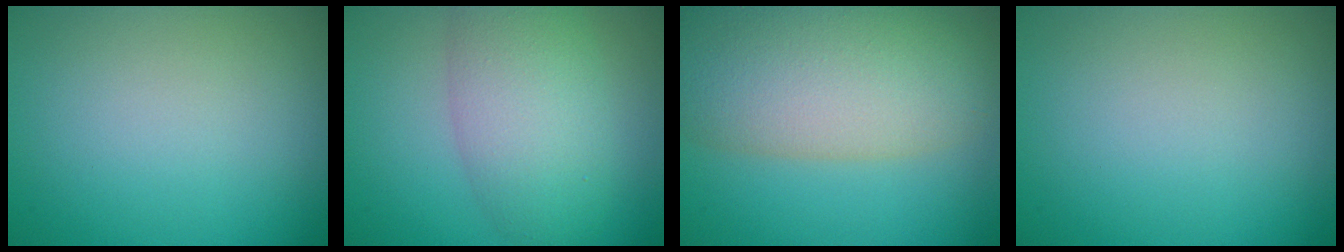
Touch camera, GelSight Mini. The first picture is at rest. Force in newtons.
{"total": 6.5, "press": 6.5, "slide": 0.2}
{"total": 10.2, "press": 10.2, "slide": 0.5}
{"total": 0.0}